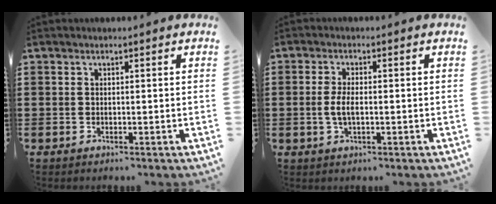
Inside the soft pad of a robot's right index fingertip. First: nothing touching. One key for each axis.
{"total": 3.2, "fx": -0.3, "fy": 1.2, "fz": 3.0, "tx": -0.069, "ty": -0.005, "tz": -0.011}